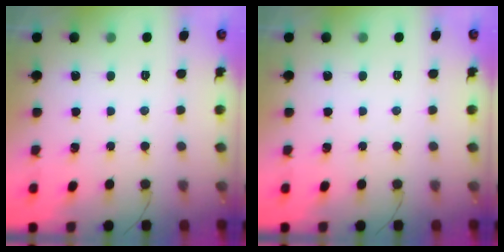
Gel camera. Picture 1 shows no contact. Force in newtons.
{"total": 0.0}